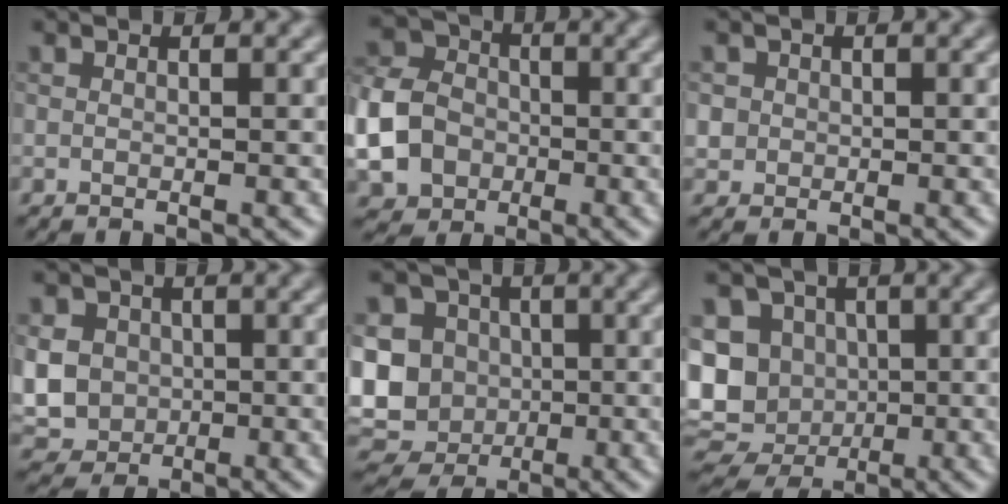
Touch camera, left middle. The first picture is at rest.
{"total": 7.1, "force": [-1.7, 5.9, 3.6], "torque": [-0.092, -0.009, -0.042]}
{"total": 1.2, "force": [0.0, 1.2, 0.1], "torque": [0.008, -0.004, 0.004]}
{"total": 6.0, "force": [0.2, 5.3, 2.7], "torque": [-0.064, 0.009, -0.013]}
{"total": 12.3, "force": [-0.5, 11.2, 4.9], "torque": [-0.115, 0.015, -0.030]}
{"total": 10.1, "force": [-0.6, 8.7, 5.1], "torque": [-0.064, 0.001, -0.036]}